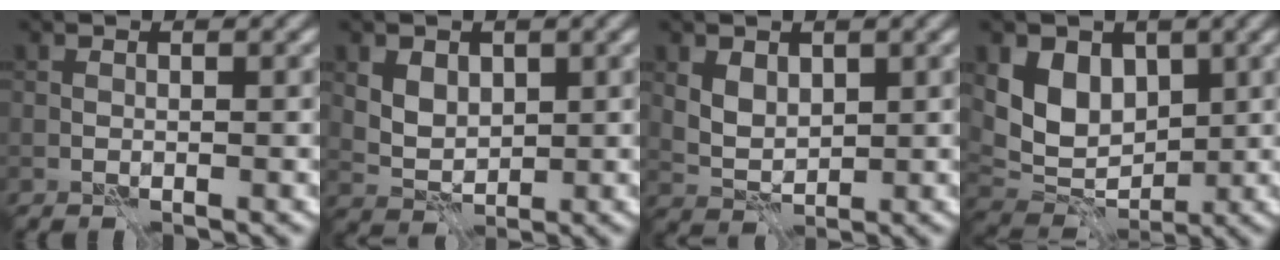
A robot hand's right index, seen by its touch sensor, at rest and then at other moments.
{"total": 3.5, "force": [1.3, 2.5, 2.1], "torque": [-0.041, -0.002, 0.026]}
{"total": 2.8, "force": [1.0, 1.9, 1.7], "torque": [-0.037, -0.006, 0.023]}
{"total": 5.7, "force": [1.9, 4.2, 3.4], "torque": [-0.061, -0.010, 0.031]}